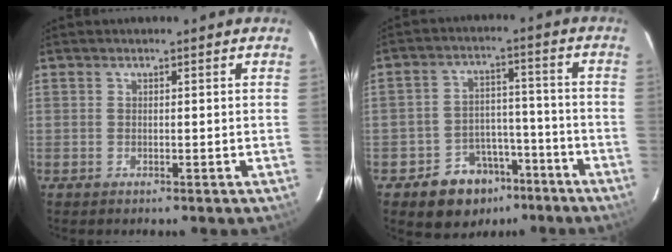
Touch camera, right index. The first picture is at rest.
{"total": 10.8, "force": [-7.0, 7.6, 3.4], "torque": [-0.077, 0.030, -0.086]}